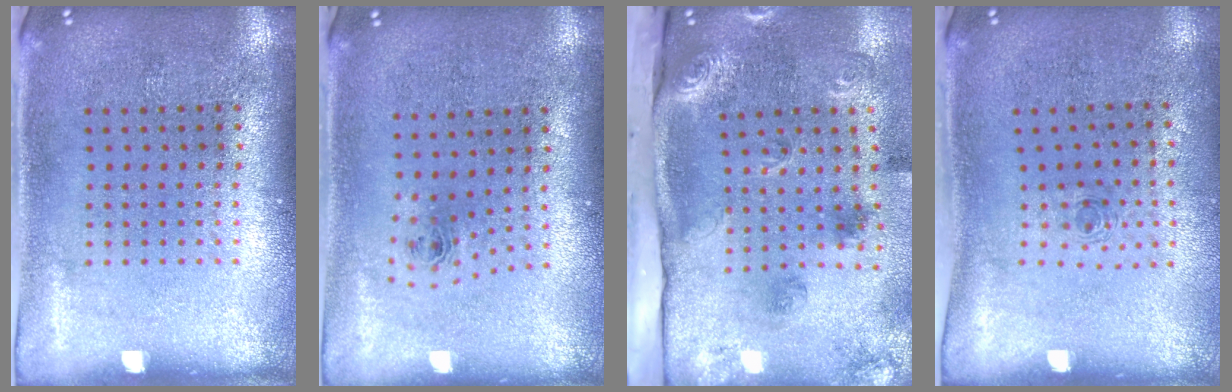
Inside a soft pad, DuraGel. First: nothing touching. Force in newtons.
{"total": 0.9, "press": 0.4, "slide": 0.8}
{"total": 3.0, "press": 2.0, "slide": 2.2}
{"total": 0.7, "press": 0.3, "slide": 0.6}